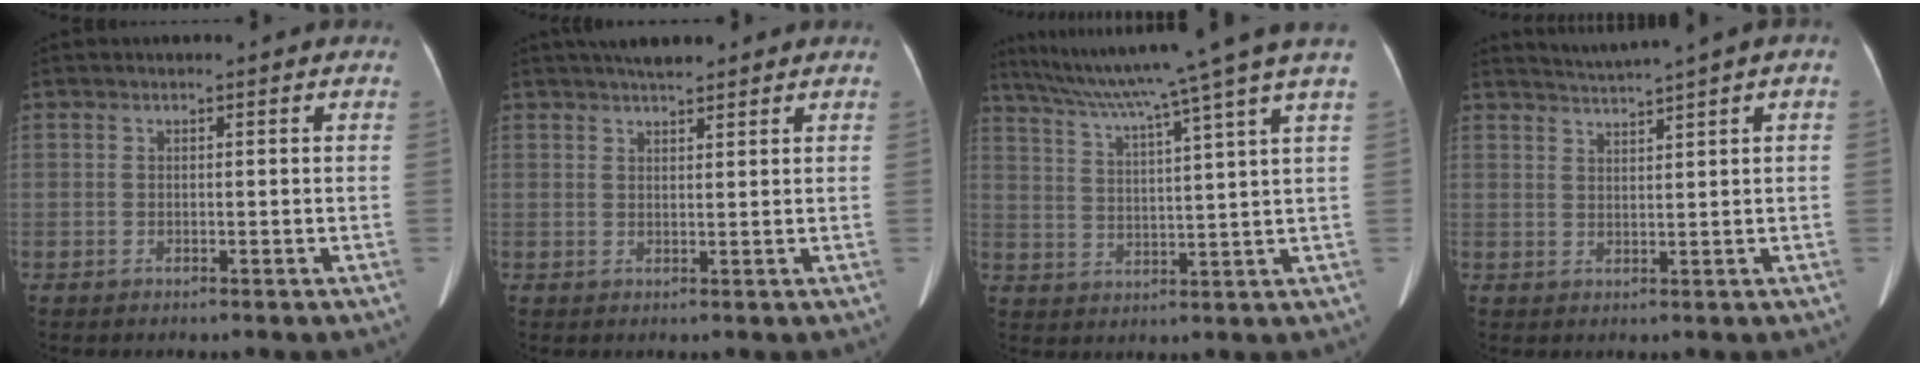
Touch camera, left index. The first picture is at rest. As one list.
[{"total": 4.4, "force": [3.7, 1.1, 2.1], "torque": [-0.031, 0.021, 0.060]}, {"total": 15.3, "force": [12.3, -3.0, 8.6], "torque": [-0.142, -0.013, 0.174]}, {"total": 3.2, "force": [2.6, -1.0, 1.7], "torque": [-0.032, 0.007, 0.054]}]